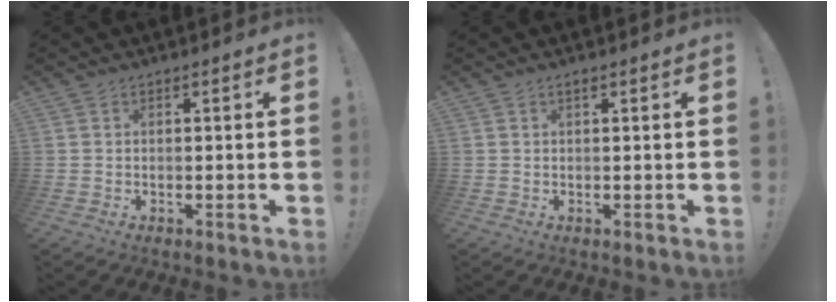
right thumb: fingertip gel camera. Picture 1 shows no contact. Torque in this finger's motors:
{"motor_torque": [-0.08, 0.23, 0.20, 0.17, -0.02]}